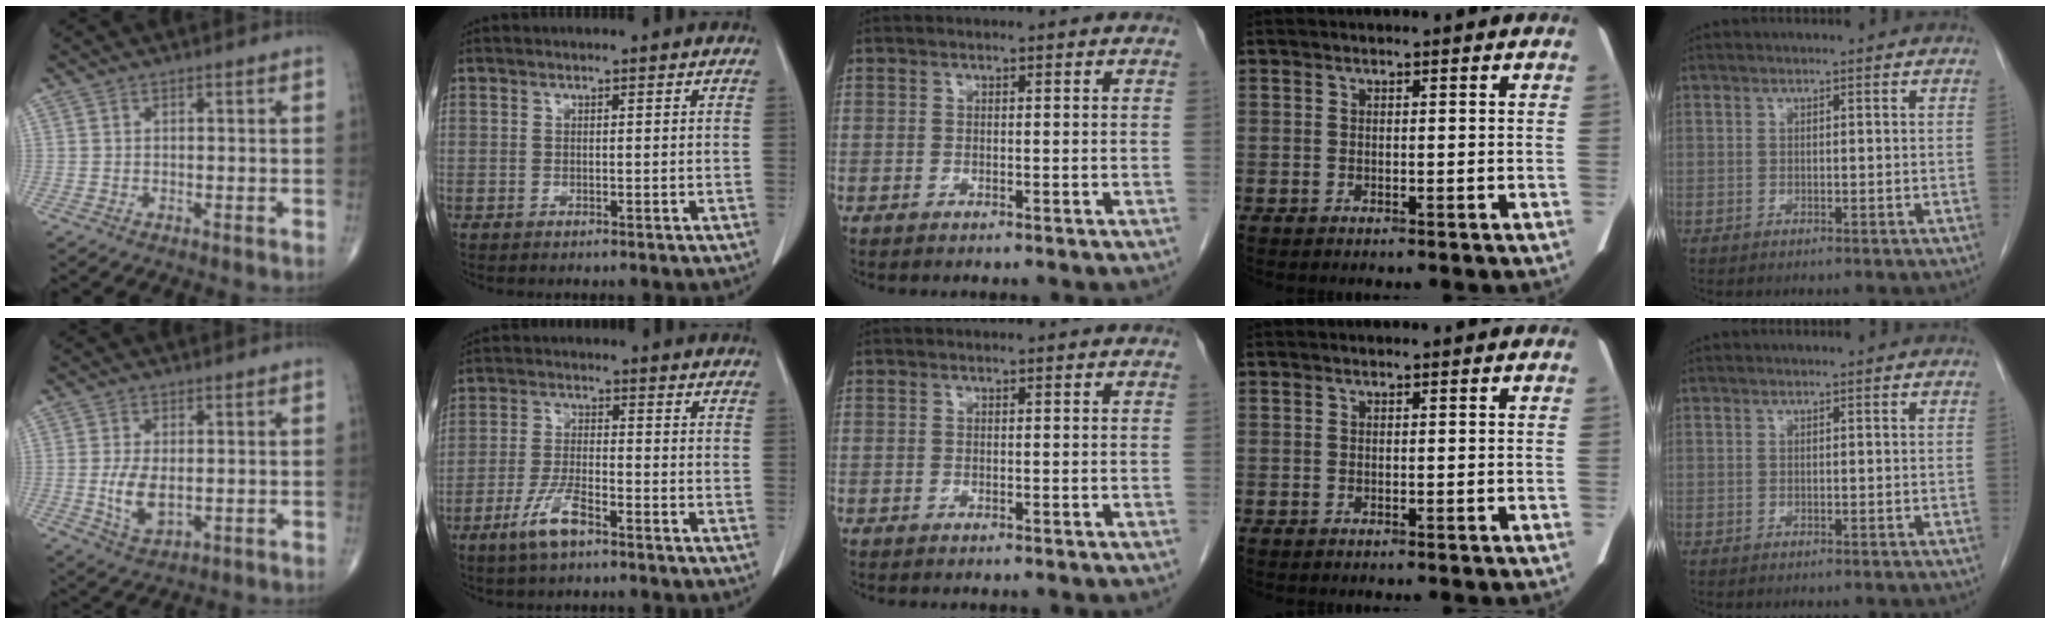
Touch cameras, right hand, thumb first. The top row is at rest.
{"thumb": {"total": 6.1, "force": [-0.4, 3.2, 5.1], "torque": [-0.101, -0.015, 0.001]}, "index": {"total": 6.1, "force": [-4.0, 1.3, 4.5], "torque": [-0.094, -0.004, -0.075]}}